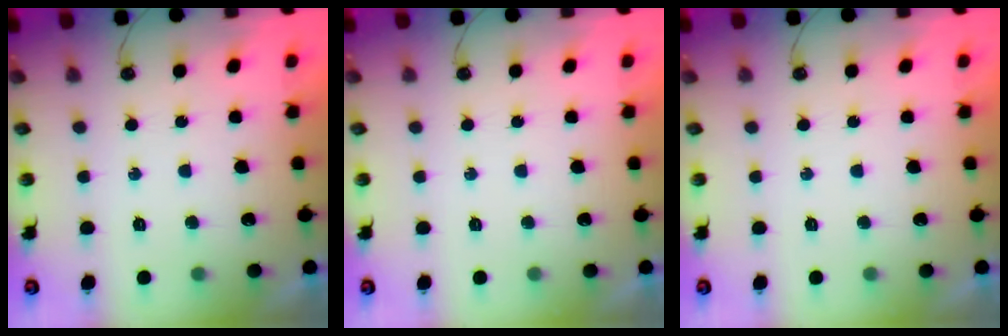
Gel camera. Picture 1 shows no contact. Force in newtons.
{"total": 0.0}
{"total": 0.0}